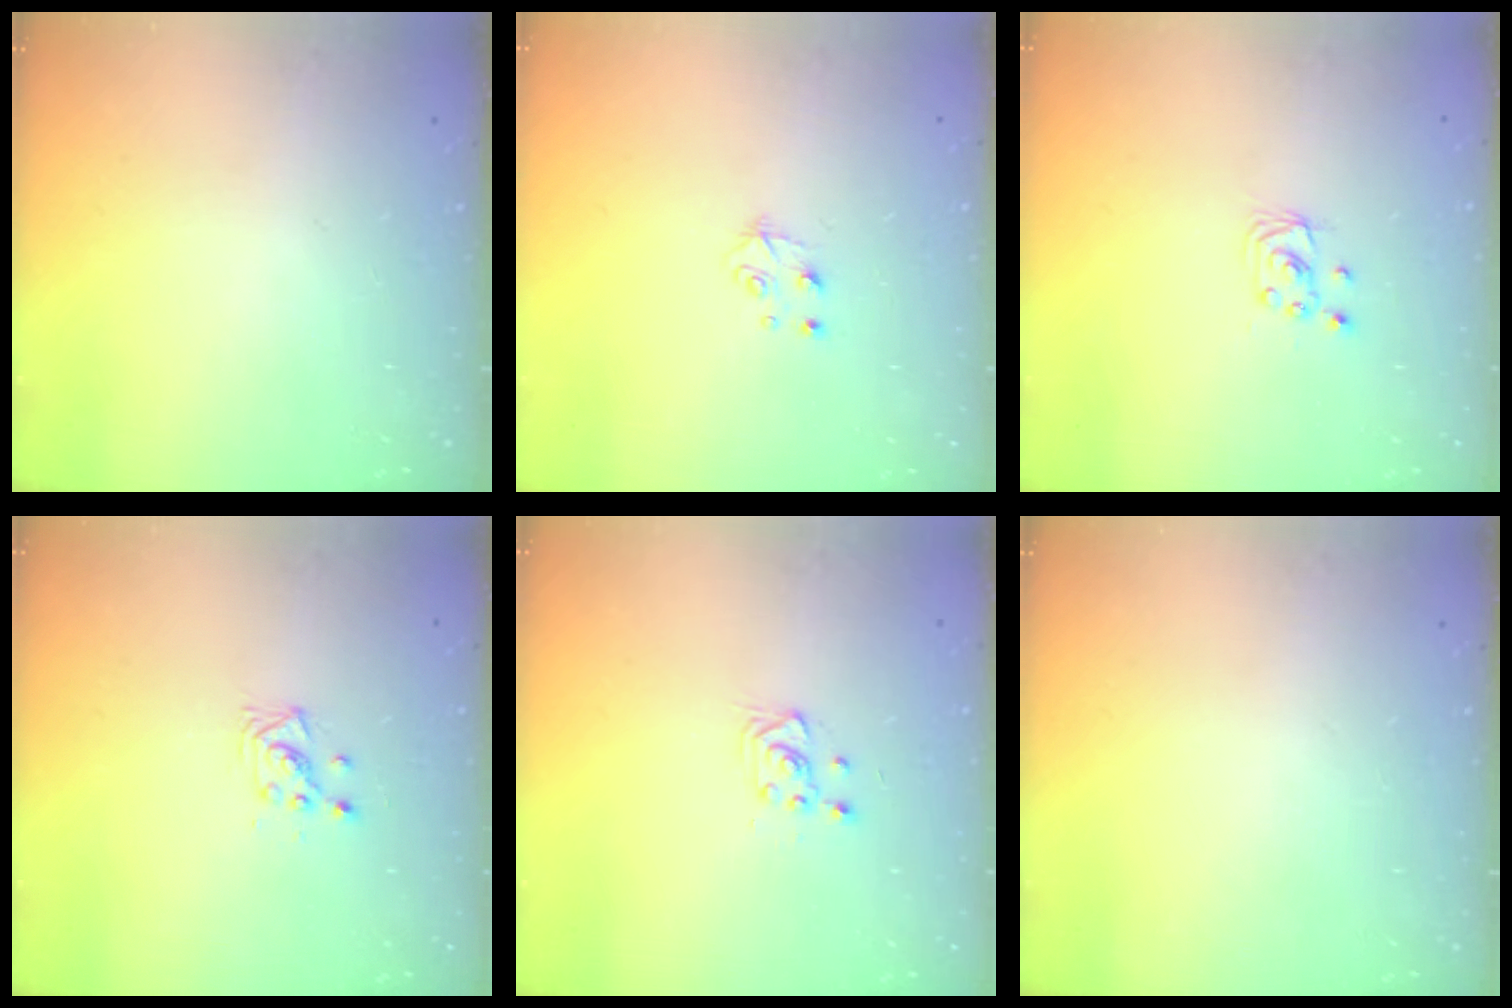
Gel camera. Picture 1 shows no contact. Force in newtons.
{"total": 4.0, "press": 3.9, "slide": 0.4}
{"total": 2.4, "press": 2.4, "slide": 0.2}
{"total": 3.3, "press": 3.3, "slide": 0.4}
{"total": 2.8, "press": 2.7, "slide": 0.7}
{"total": 0.0}